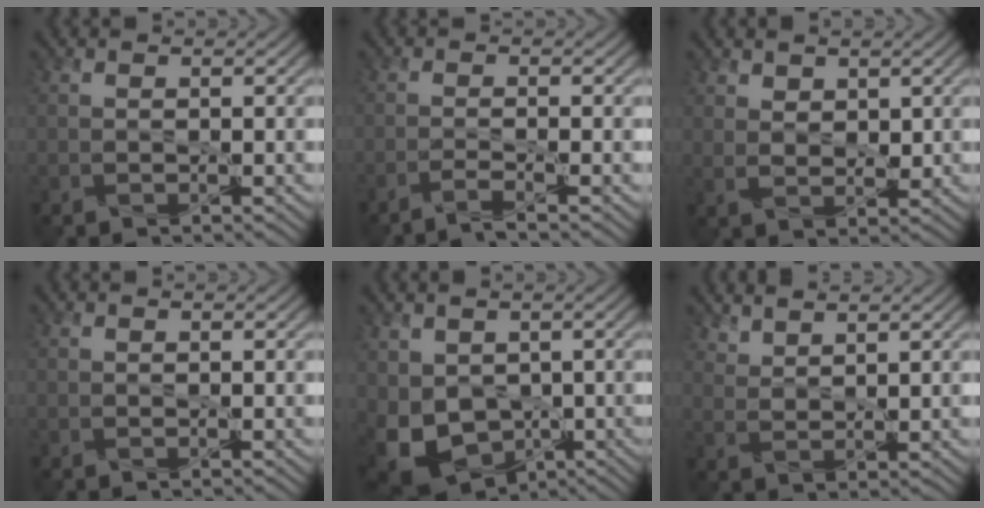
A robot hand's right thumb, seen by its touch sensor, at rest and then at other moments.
{"total": 2.1, "force": [-1.8, -0.6, 0.9], "torque": [-0.020, 0.006, -0.043]}
{"total": 2.8, "force": [1.7, 1.6, 1.5], "torque": [-0.040, -0.004, 0.037]}
{"total": 0.0}
{"total": 10.2, "force": [-1.3, 7.7, 6.5], "torque": [-0.151, -0.028, -0.011]}
{"total": 3.2, "force": [2.8, 0.8, 1.4], "torque": [-0.033, -0.010, 0.072]}